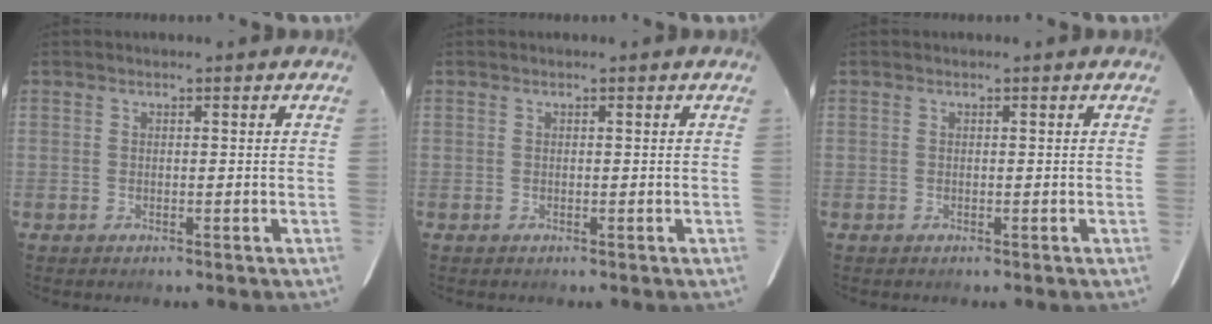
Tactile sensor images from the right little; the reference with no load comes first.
{"total": 0.0}
{"total": 0.0}